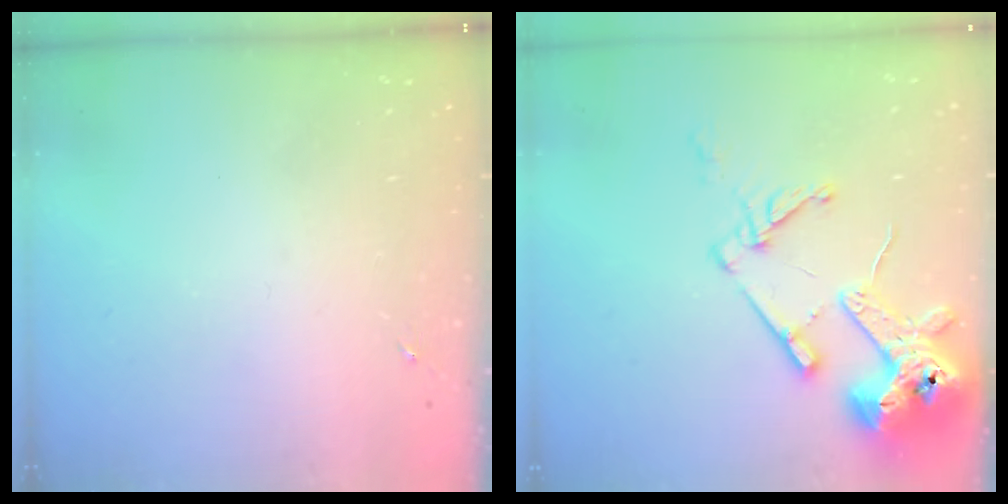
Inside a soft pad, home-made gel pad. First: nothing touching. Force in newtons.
{"total": 17.2, "press": 17.1, "slide": 2.1}